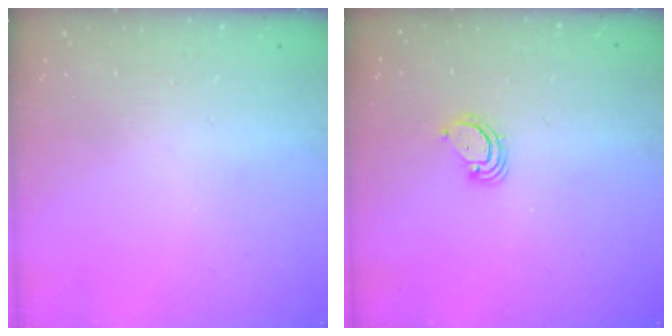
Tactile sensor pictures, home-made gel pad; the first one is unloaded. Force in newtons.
{"total": 2.9, "press": 2.9, "slide": 0.2}